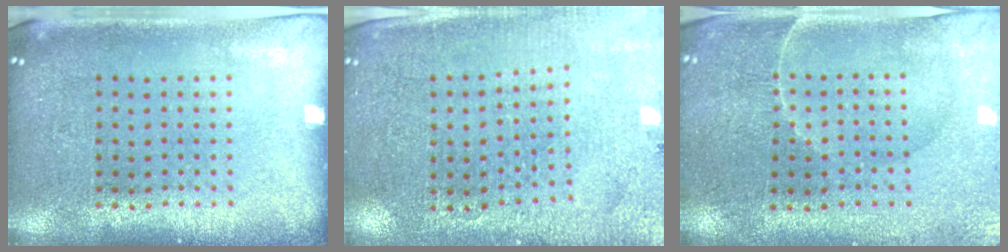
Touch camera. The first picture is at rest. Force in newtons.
{"total": 2.8, "press": 2.8, "slide": 0.5}
{"total": 0.6, "press": 0.5, "slide": 0.4}